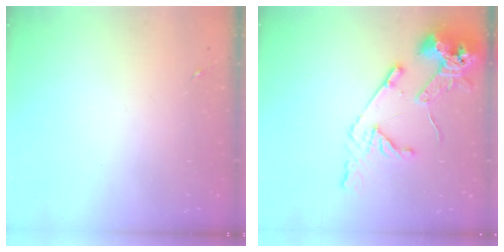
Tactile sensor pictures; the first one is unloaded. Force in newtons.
{"total": 14.9, "press": 14.8, "slide": 2.0}